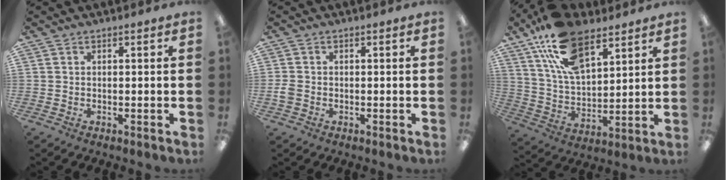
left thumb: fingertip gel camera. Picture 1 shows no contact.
{"total": 2.1, "force": [-0.7, 1.6, 1.1], "torque": [-0.018, 0.002, -0.012]}
{"total": 18.3, "force": [10.8, 9.5, 11.5], "torque": [-0.206, -0.037, 0.196]}